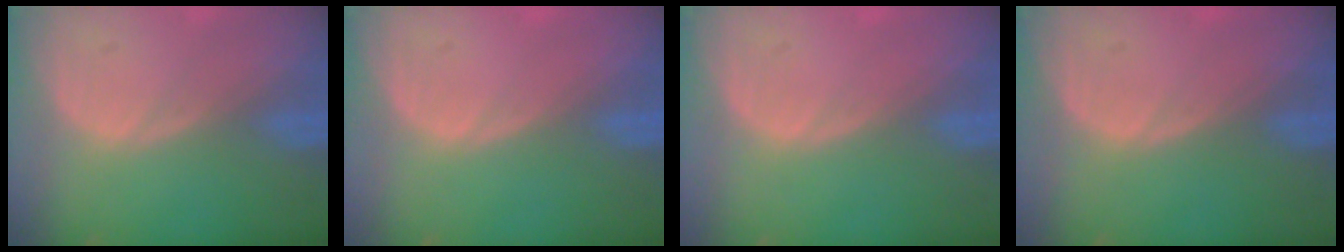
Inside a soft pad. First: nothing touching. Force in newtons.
{"total": 0.0}
{"total": 0.0}
{"total": 0.0}